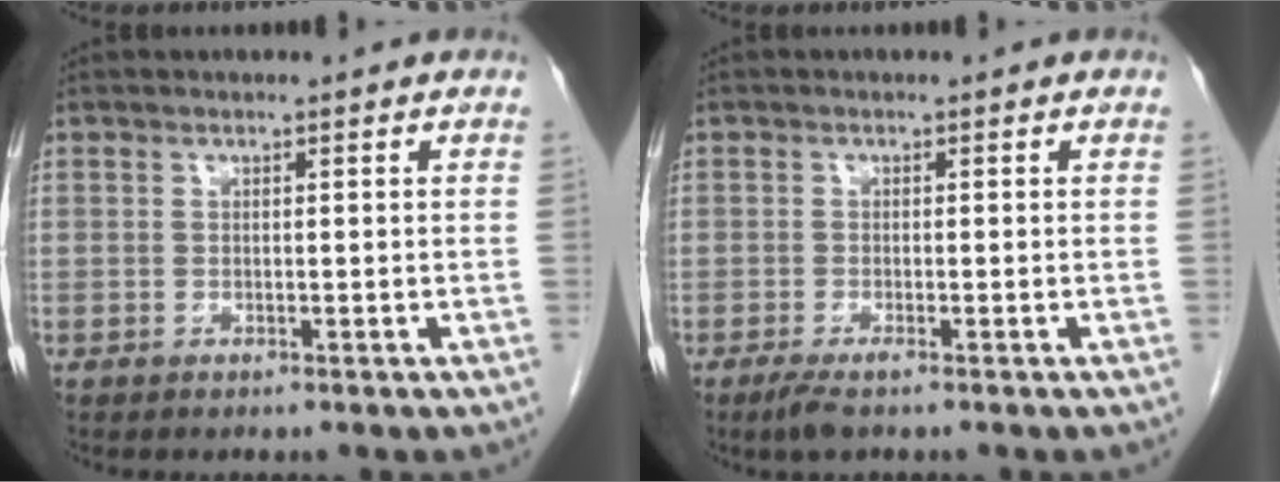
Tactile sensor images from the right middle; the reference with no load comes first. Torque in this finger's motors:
{"motor_torque": [0.55, -0.06, 0.01, 0.01]}